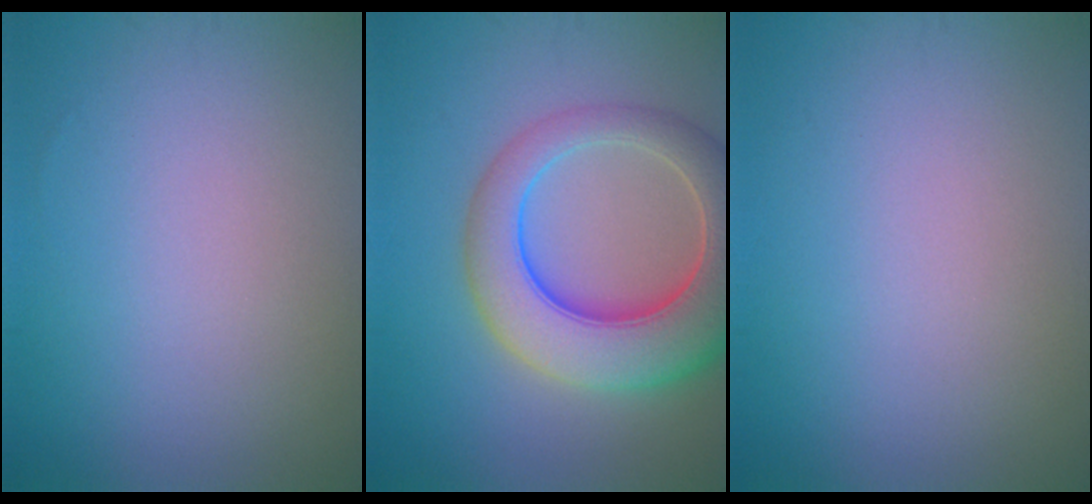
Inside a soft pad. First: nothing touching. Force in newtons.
{"total": 9.8, "press": 9.8, "slide": 0.6}
{"total": 0.0}